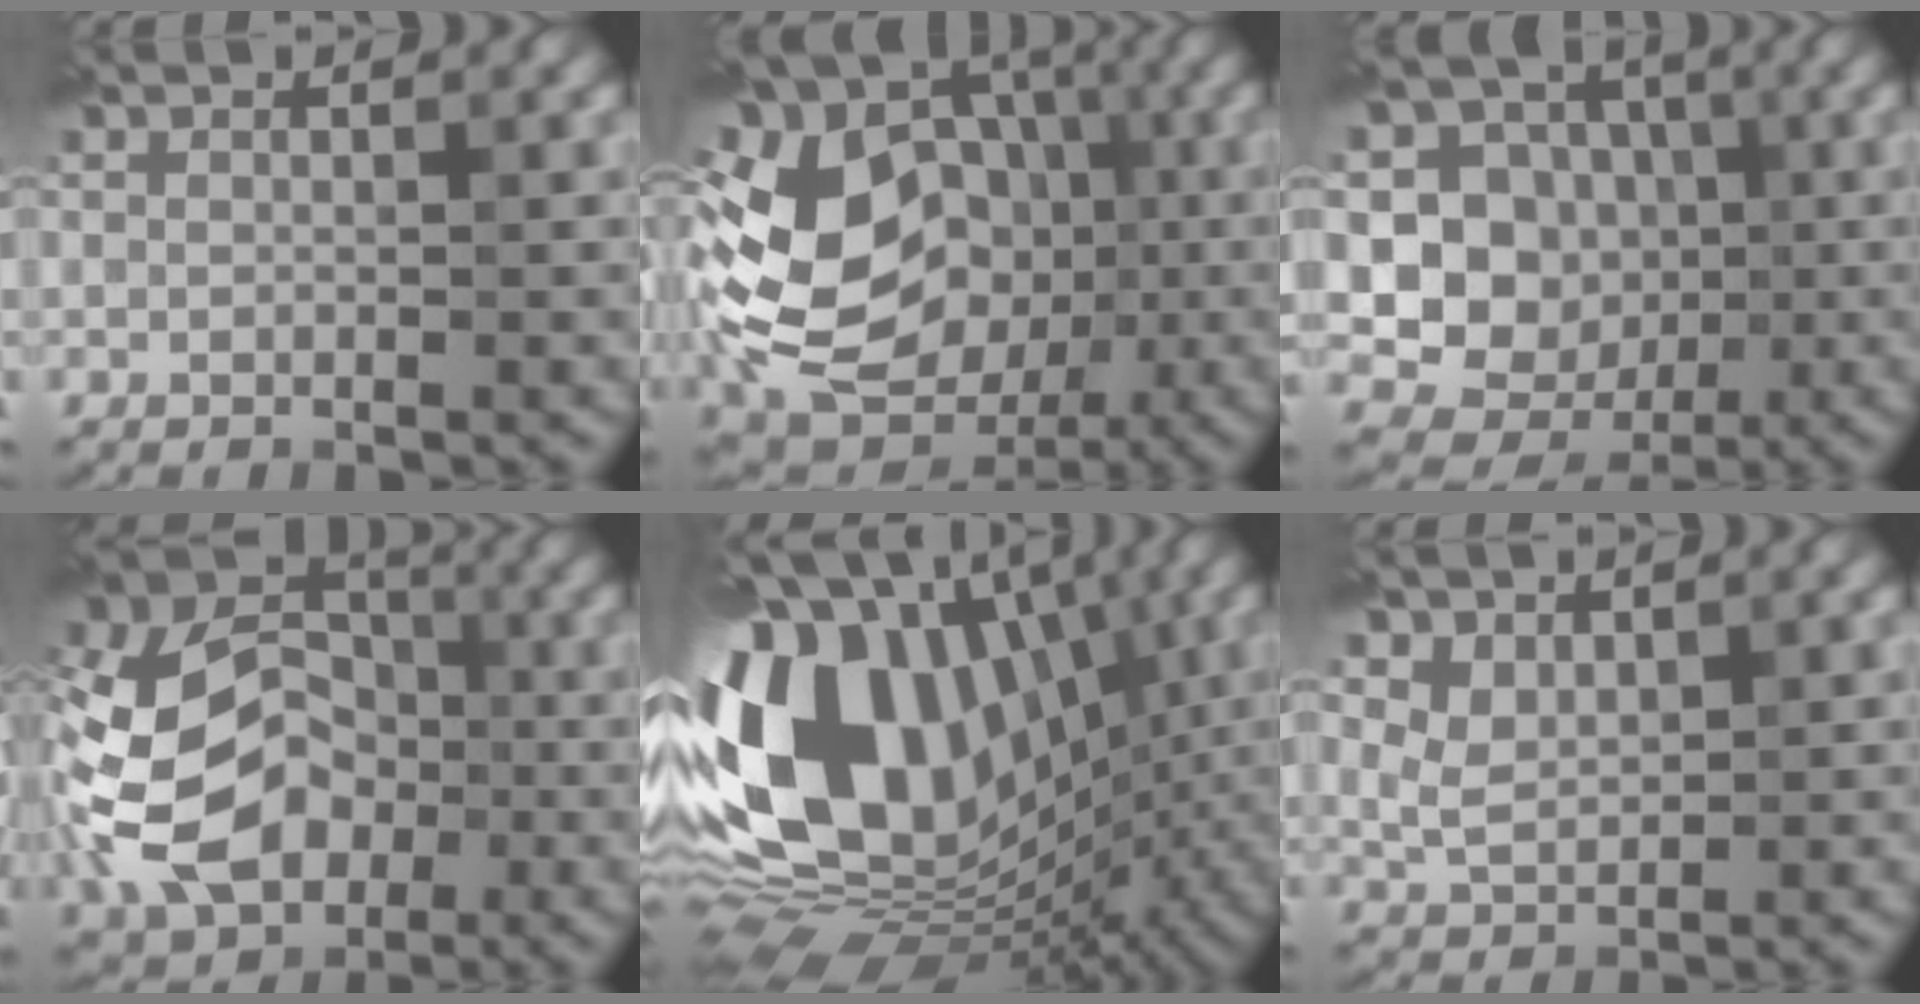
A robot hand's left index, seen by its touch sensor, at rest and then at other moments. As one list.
[{"total": 18.0, "force": [-2.6, 14.2, 10.7], "torque": [-0.220, 0.014, -0.052]}, {"total": 8.7, "force": [-0.3, 7.9, 3.6], "torque": [-0.057, 0.002, -0.025]}, {"total": 15.3, "force": [-3.4, 11.7, 9.2], "torque": [-0.185, -0.019, -0.078]}, {"total": 17.7, "force": [-0.1, 12.1, 12.8], "torque": [-0.265, 0.023, -0.015]}, {"total": 2.0, "force": [1.0, 1.4, 1.1], "torque": [-0.027, -0.009, 0.025]}]